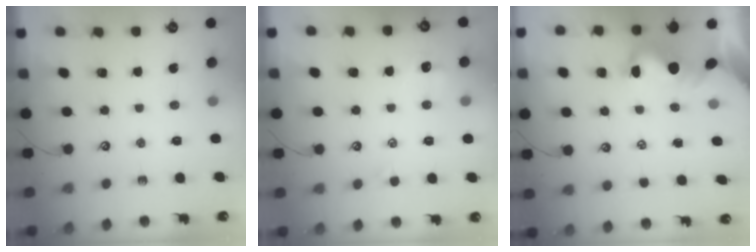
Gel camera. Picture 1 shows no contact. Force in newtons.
{"total": 0.6, "press": 0.4, "slide": 0.5}
{"total": 1.4, "press": 1.1, "slide": 0.9}